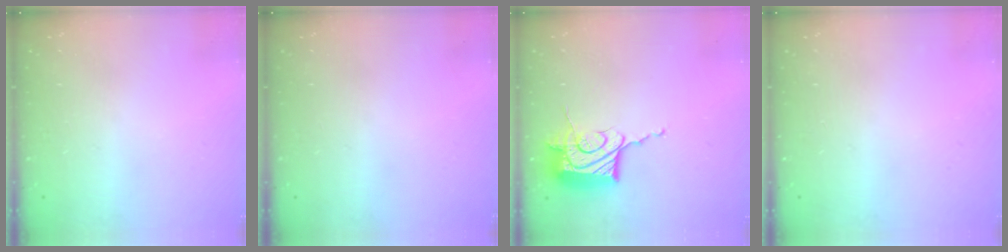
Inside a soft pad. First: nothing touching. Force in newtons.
{"total": 0.0}
{"total": 17.2, "press": 17.1, "slide": 0.7}
{"total": 0.0}